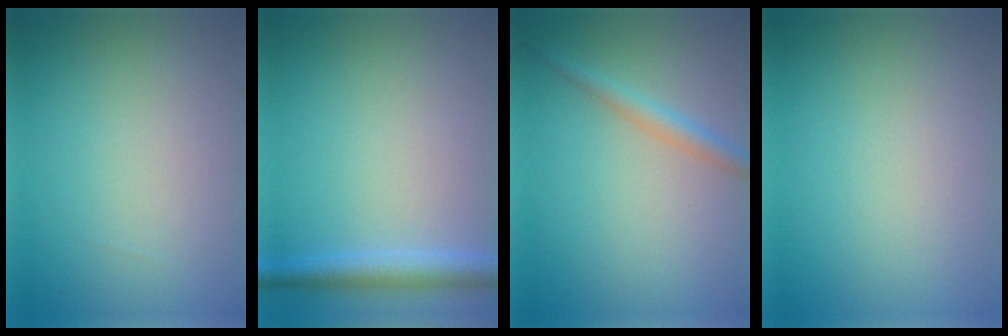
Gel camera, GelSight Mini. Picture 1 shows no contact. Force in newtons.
{"total": 3.1, "press": 3.1, "slide": 0.1}
{"total": 2.0, "press": 2.0, "slide": 0.1}
{"total": 0.0}